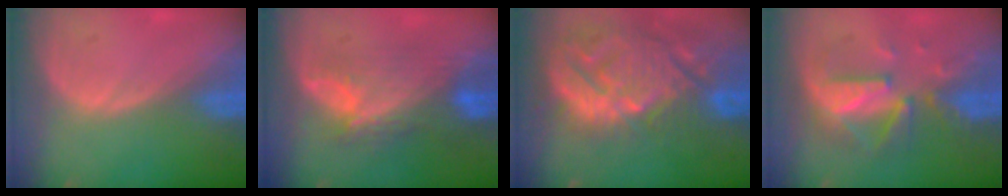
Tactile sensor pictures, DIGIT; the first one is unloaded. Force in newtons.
{"total": 8.7, "press": 7.8, "slide": 3.8}
{"total": 14.5, "press": 12.4, "slide": 7.5}
{"total": 8.1, "press": 7.9, "slide": 2.0}